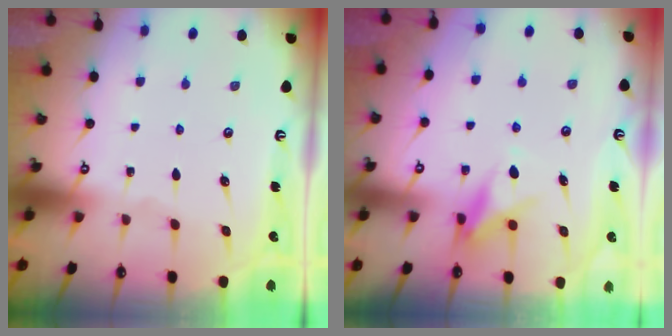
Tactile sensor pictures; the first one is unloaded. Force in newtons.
{"total": 6.8, "press": 6.7, "slide": 0.7}